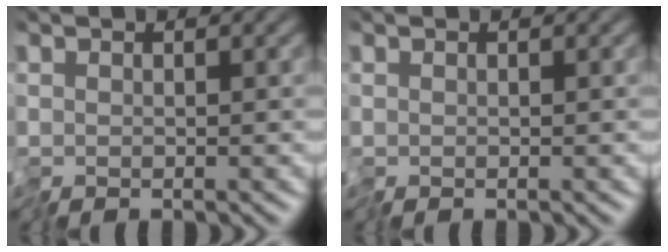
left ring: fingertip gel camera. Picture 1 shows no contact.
{"total": 0.0}